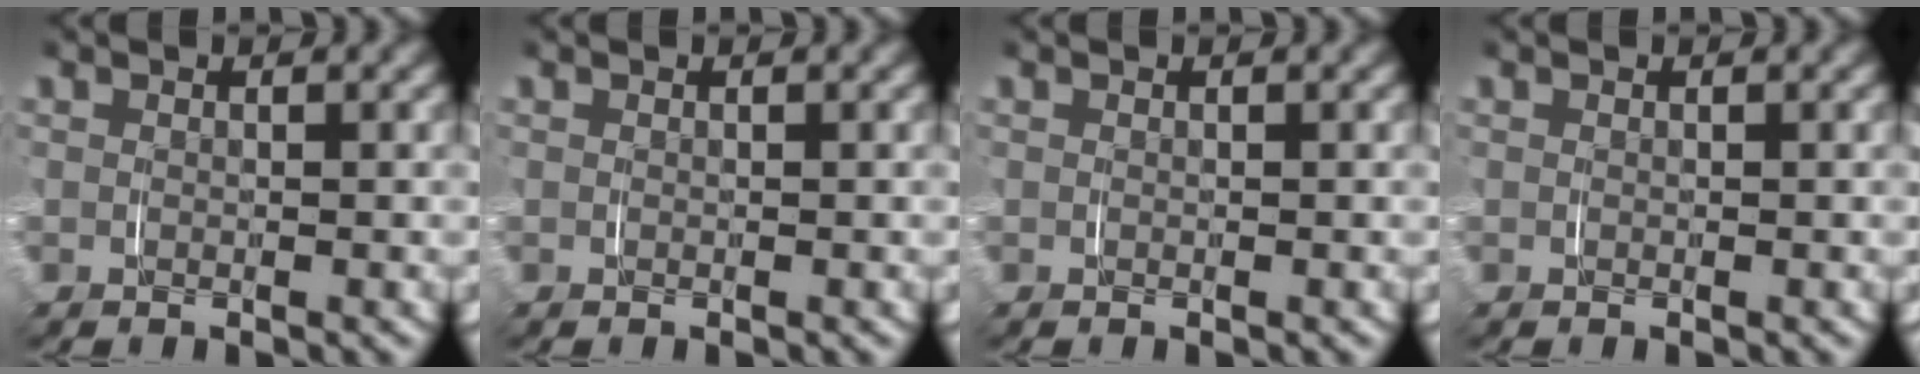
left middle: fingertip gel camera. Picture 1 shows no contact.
{"total": 0.0}
{"total": 0.0}
{"total": 0.0}